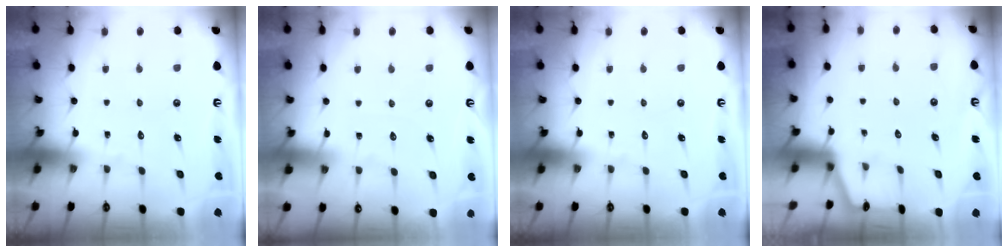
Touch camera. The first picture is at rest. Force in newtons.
{"total": 1.5, "press": 1.4, "slide": 0.2}
{"total": 0.0}
{"total": 0.8, "press": 0.7, "slide": 0.2}